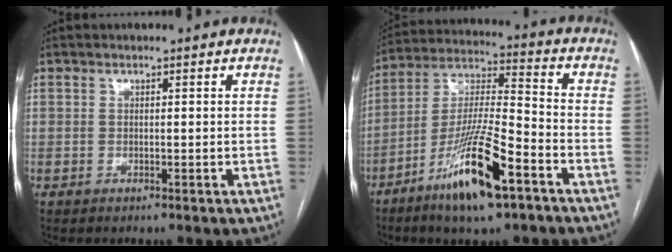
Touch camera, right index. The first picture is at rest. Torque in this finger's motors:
{"motor_torque": [1.55, -0.57, 0.76, 0.21]}